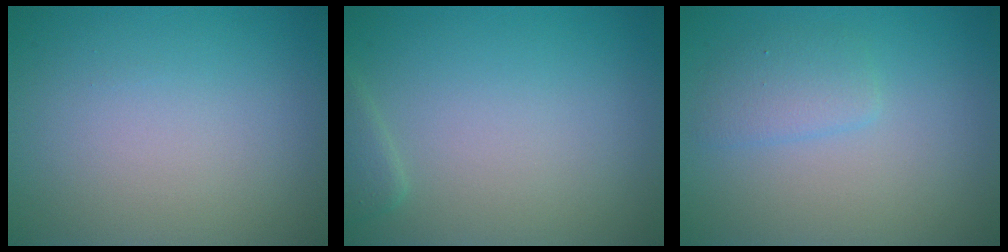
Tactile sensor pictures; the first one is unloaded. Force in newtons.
{"total": 1.2, "press": 1.2, "slide": 0.1}
{"total": 1.9, "press": 1.9, "slide": 0.1}